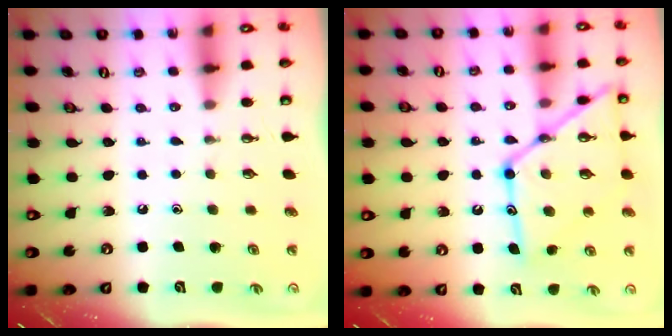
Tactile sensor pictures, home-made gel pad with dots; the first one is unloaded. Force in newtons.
{"total": 19.1, "press": 19.0, "slide": 1.6}